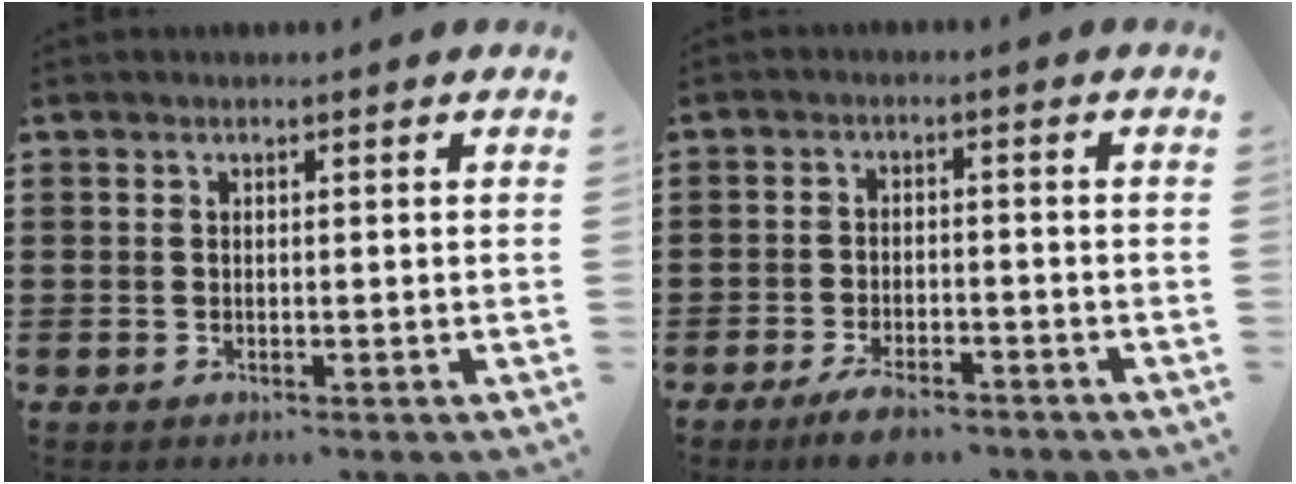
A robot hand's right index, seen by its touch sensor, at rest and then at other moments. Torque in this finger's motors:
{"motor_torque": [0.00, 0.11, 0.26, 0.03]}